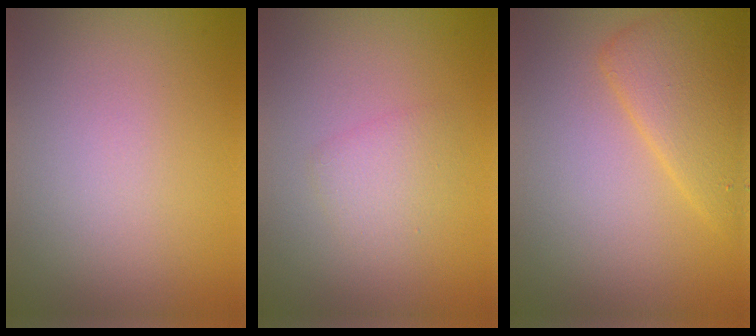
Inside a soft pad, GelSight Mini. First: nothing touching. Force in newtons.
{"total": 1.8, "press": 1.8, "slide": 0.1}
{"total": 4.9, "press": 4.9, "slide": 0.2}